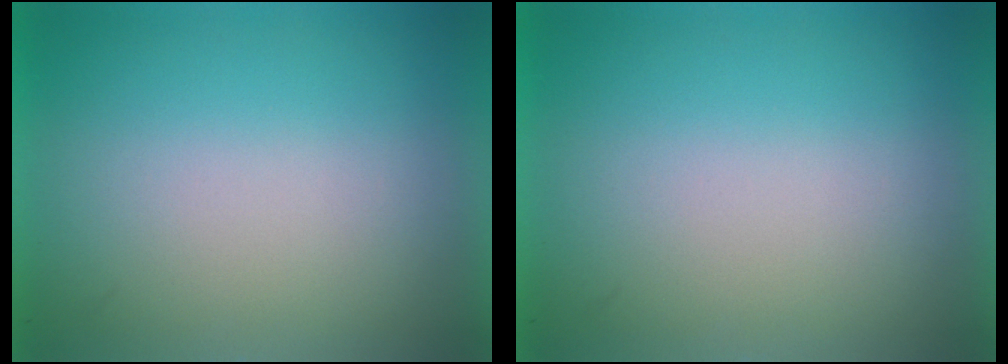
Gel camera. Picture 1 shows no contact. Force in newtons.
{"total": 0.0}